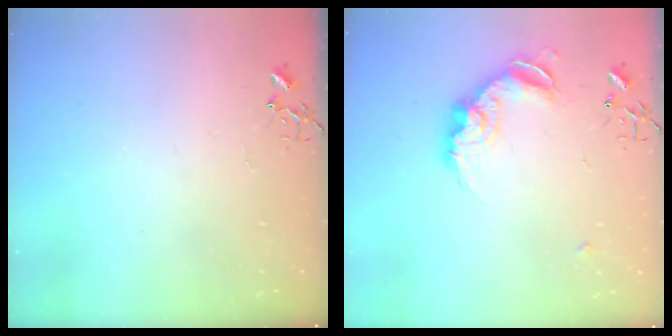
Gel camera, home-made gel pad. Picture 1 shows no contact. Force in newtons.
{"total": 13.8, "press": 13.8, "slide": 0.7}